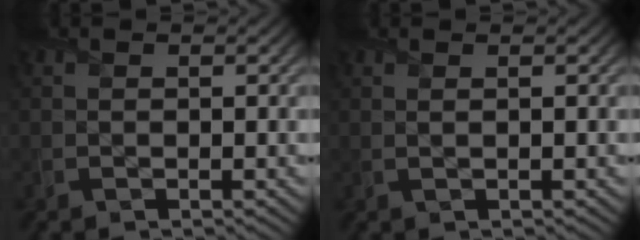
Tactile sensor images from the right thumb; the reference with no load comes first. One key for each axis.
{"total": 0.7, "fx": 0.3, "fy": 0.1, "fz": 0.6, "tx": -0.014, "ty": 0.004, "tz": 0.003}